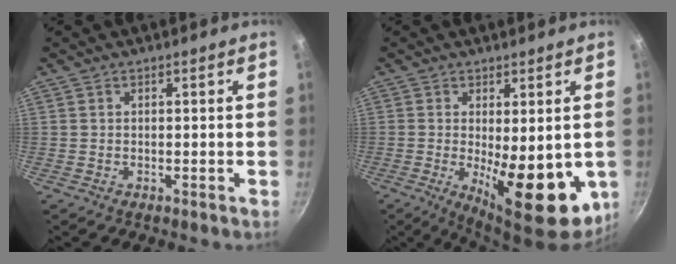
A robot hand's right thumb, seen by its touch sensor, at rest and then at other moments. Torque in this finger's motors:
{"motor_torque": [-0.27, 1.32, 1.55, -0.32, 0.15]}